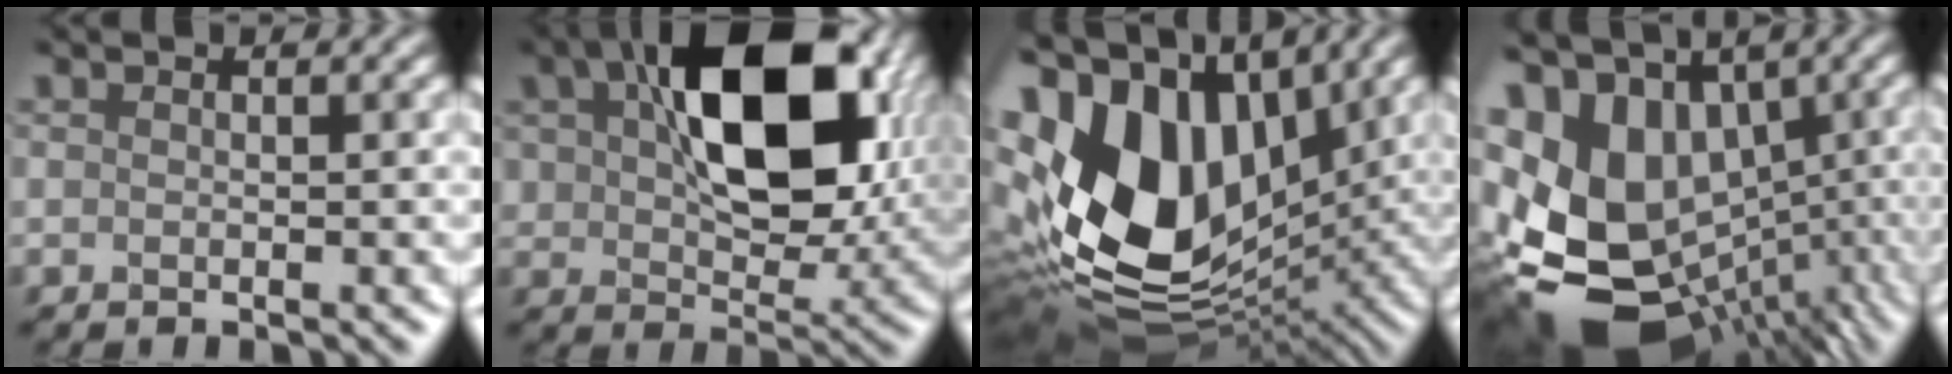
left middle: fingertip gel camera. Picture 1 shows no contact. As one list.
[{"total": 12.7, "force": [4.4, 7.1, 9.5], "torque": [-0.153, 0.011, 0.077]}, {"total": 16.5, "force": [3.6, 11.1, 11.6], "torque": [-0.263, -0.001, 0.072]}, {"total": 14.9, "force": [-0.1, 10.9, 10.2], "torque": [-0.211, -0.017, 0.045]}]